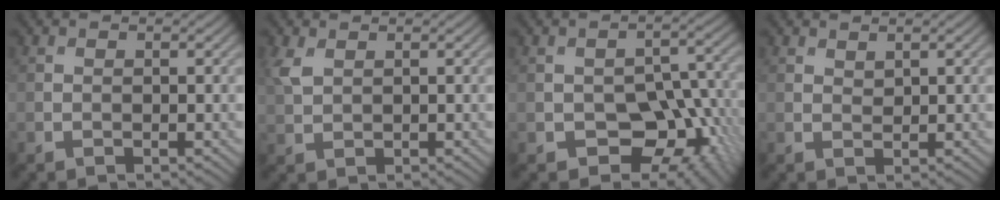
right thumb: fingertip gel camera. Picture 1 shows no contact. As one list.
[{"total": 2.5, "force": [1.3, 1.5, 1.6], "torque": [-0.048, 0.003, 0.029]}, {"total": 10.2, "force": [-4.0, 6.5, 6.6], "torque": [-0.091, -0.009, -0.062]}, {"total": 1.1, "force": [0.9, 0.4, 0.4], "torque": [-0.009, -0.002, 0.020]}]